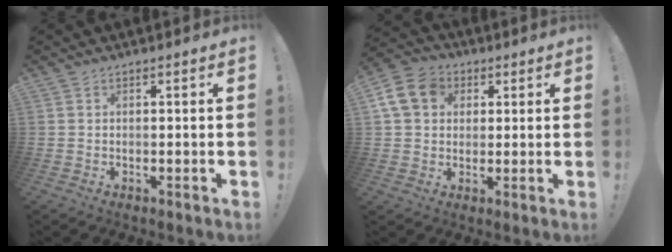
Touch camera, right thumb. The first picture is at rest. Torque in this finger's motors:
{"motor_torque": [1.21, 1.21, 0.14, 0.04, 0.00]}